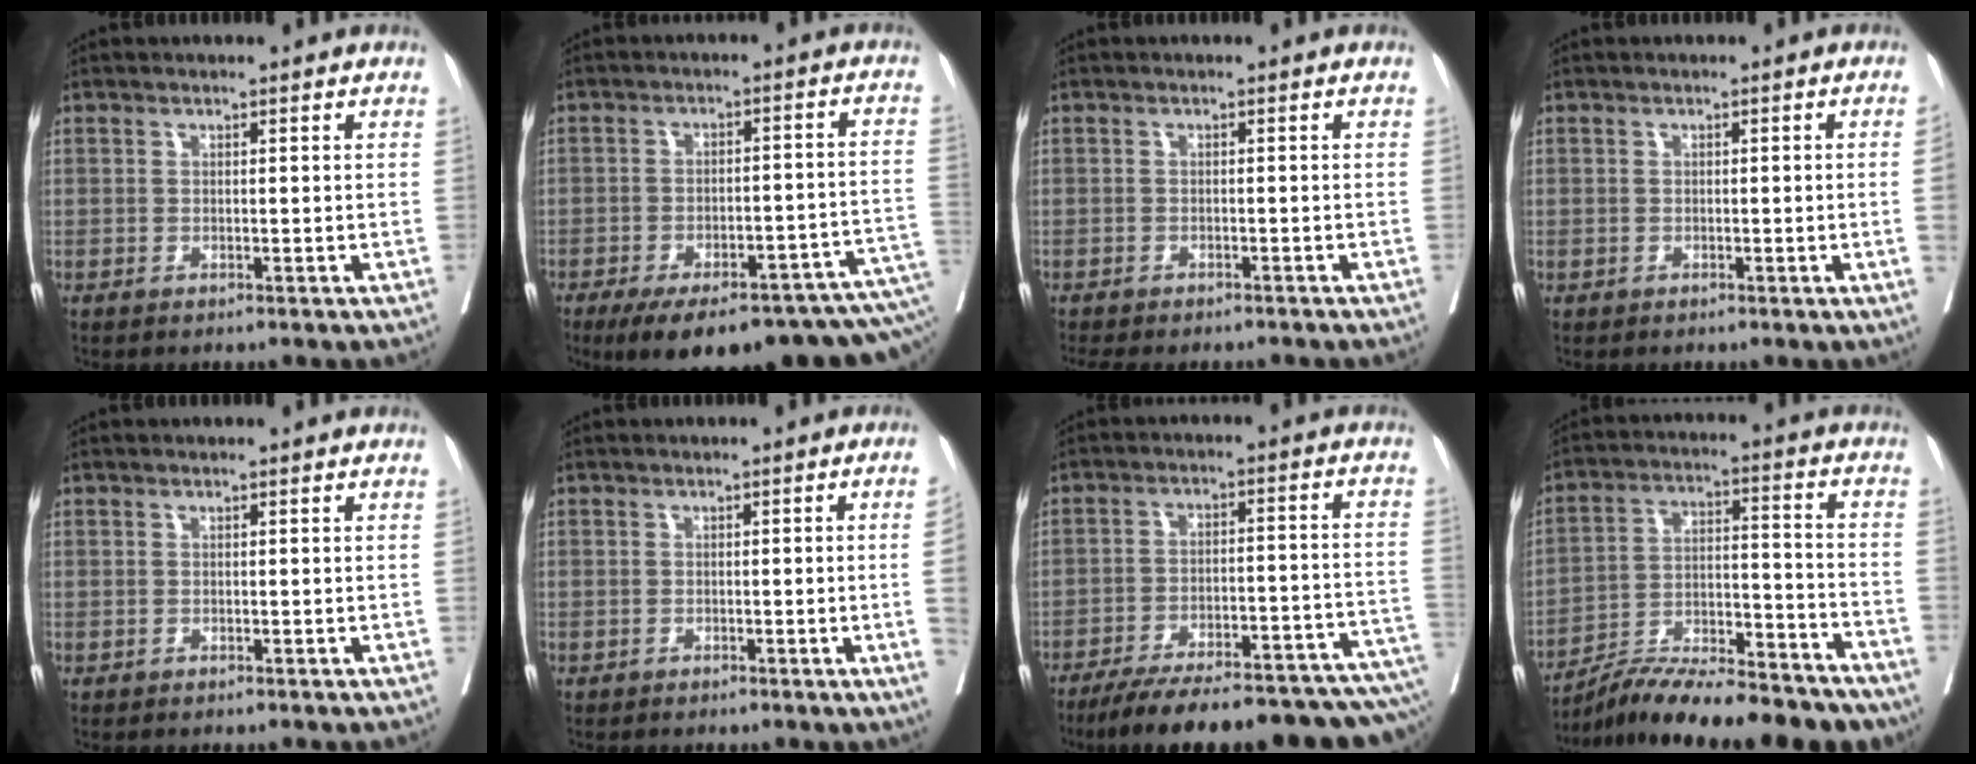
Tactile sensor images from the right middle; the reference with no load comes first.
{"total": 21.9, "force": [-15.0, 6.5, 14.6], "torque": [-0.146, 0.021, -0.190]}
{"total": 8.5, "force": [-7.5, 2.4, 3.1], "torque": [-0.044, -0.003, -0.098]}
{"total": 1.7, "force": [-0.2, -0.3, 1.6], "torque": [-0.025, 0.005, -0.001]}
{"total": 0.0}
{"total": 3.9, "force": [-0.6, -1.1, 3.7], "torque": [-0.045, 0.001, -0.005]}
{"total": 25.8, "force": [-21.5, 3.8, 13.8], "torque": [-0.140, 0.000, -0.290]}
{"total": 21.0, "force": [-18.1, 3.9, 9.9], "torque": [-0.135, 0.011, -0.285]}